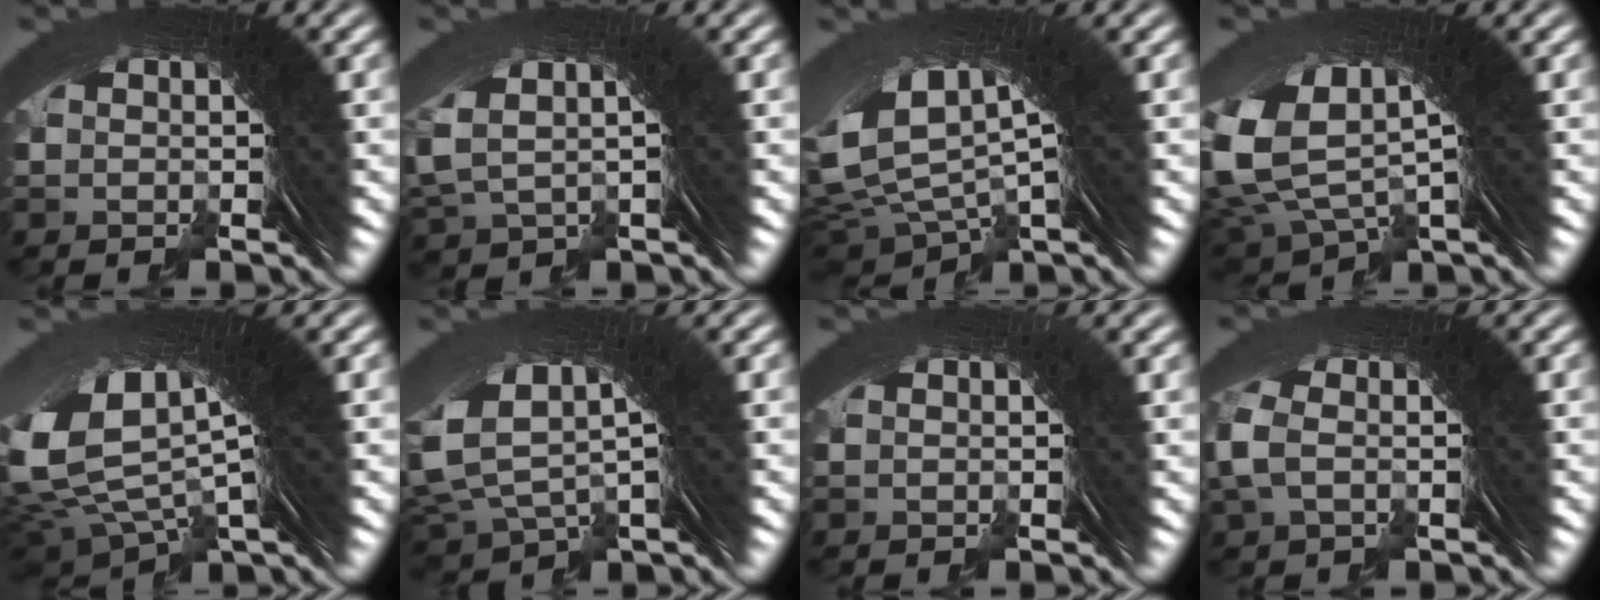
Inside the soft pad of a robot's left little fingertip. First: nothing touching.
{"total": 5.3, "force": [1.4, 3.7, 3.6], "torque": [-0.078, 0.003, 0.021]}
{"total": 9.9, "force": [1.9, 6.4, 7.4], "torque": [-0.156, -0.018, 0.039]}
{"total": 10.2, "force": [1.9, 6.9, 7.2], "torque": [-0.154, -0.017, 0.035]}
{"total": 12.2, "force": [3.5, 7.3, 9.1], "torque": [-0.191, -0.008, 0.062]}
{"total": 8.4, "force": [2.1, 5.6, 5.9], "torque": [-0.125, -0.007, 0.038]}
{"total": 0.8, "force": [0.4, -0.3, 0.7], "torque": [-0.001, 0.009, 0.003]}
{"total": 1.6, "force": [-0.4, 0.7, 1.4], "torque": [-0.046, -0.010, -0.003]}